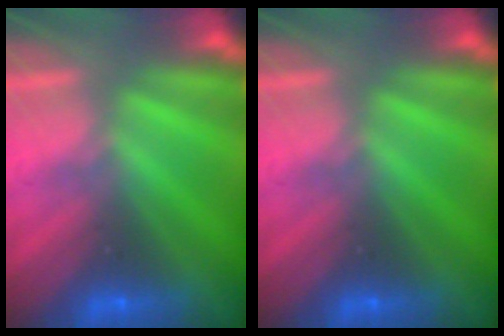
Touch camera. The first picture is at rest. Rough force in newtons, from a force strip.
{"total": 0.0}